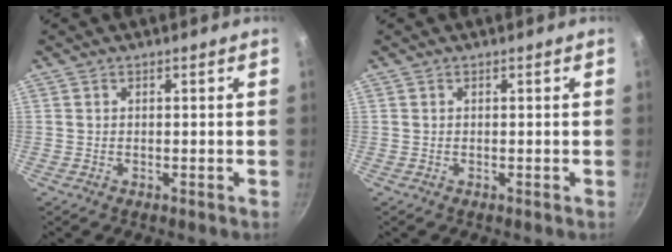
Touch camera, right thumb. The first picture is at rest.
{"total": 0.0}